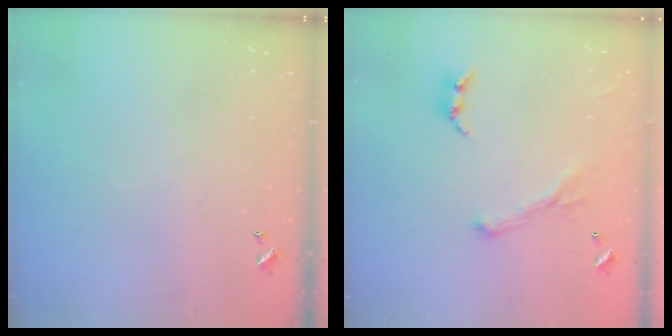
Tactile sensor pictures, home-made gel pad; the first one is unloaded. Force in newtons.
{"total": 1.1, "press": 0.6, "slide": 0.9}